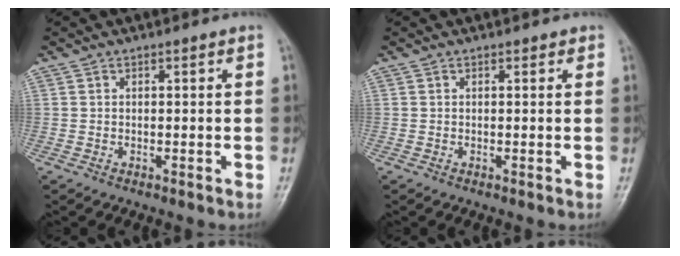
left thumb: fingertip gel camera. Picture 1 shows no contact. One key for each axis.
{"total": 0.6, "fx": 0.4, "fy": 0.4, "fz": 0.3, "tx": -0.002, "ty": -0.002, "tz": 0.000}